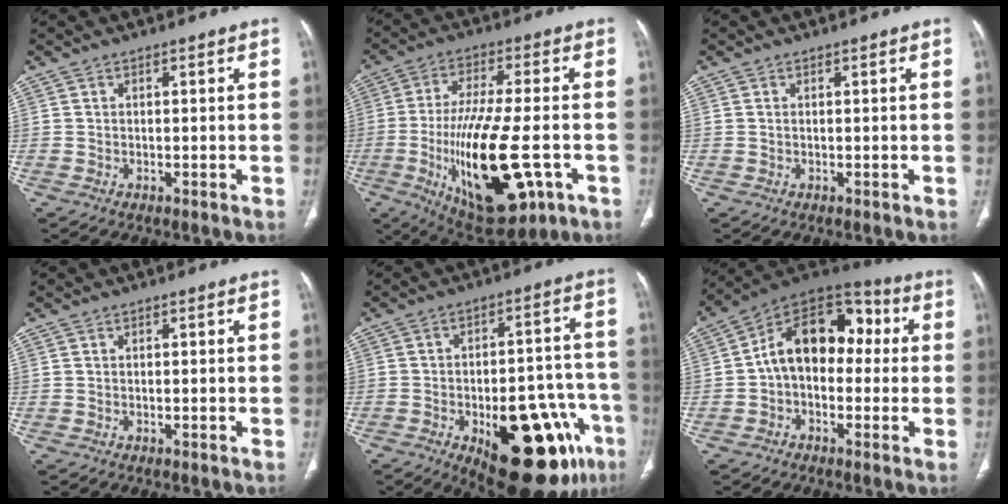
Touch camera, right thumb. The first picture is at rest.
{"total": 22.1, "force": [-5.7, 8.0, 19.8], "torque": [-0.375, -0.007, -0.074]}
{"total": 0.0}
{"total": 0.0}
{"total": 25.0, "force": [-11.0, 10.6, 19.8], "torque": [-0.193, 0.044, -0.134]}
{"total": 15.8, "force": [0.7, 10.5, 11.8], "torque": [-0.146, 0.050, -0.004]}